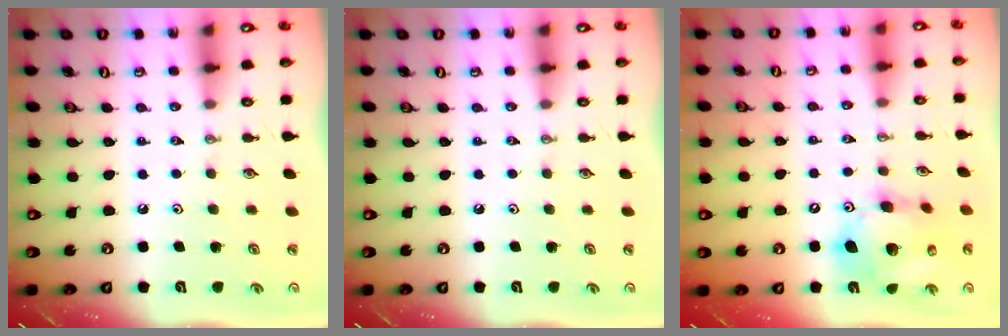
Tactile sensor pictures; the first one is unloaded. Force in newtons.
{"total": 0.0}
{"total": 15.6, "press": 15.4, "slide": 2.8}